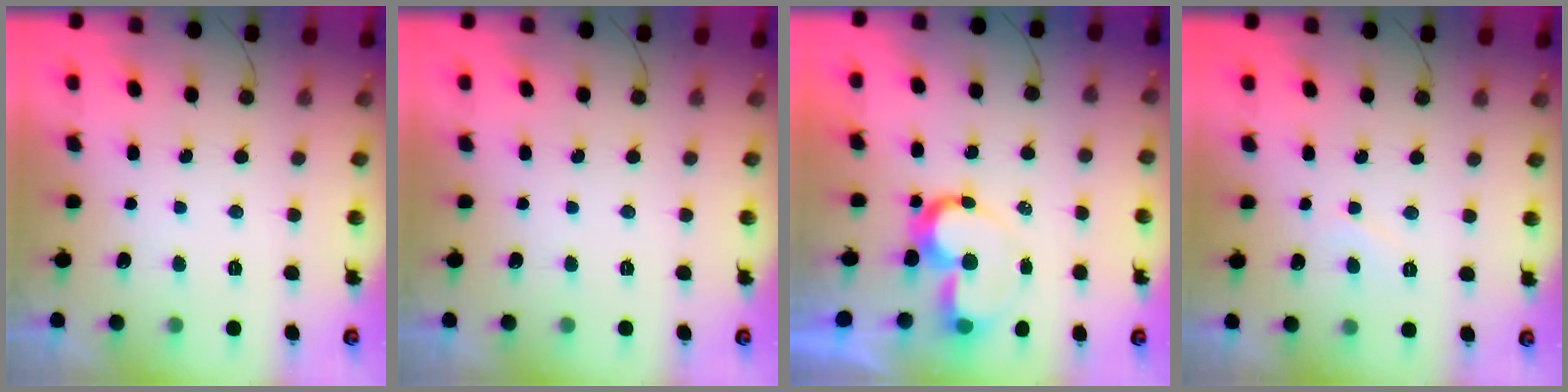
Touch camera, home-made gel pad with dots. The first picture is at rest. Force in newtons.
{"total": 0.0}
{"total": 9.3, "press": 9.3, "slide": 0.9}
{"total": 4.1, "press": 4.1, "slide": 0.4}